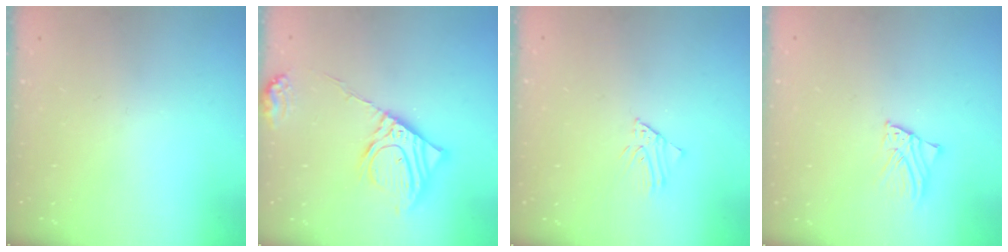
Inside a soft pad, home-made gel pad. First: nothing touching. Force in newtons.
{"total": 16.7, "press": 16.4, "slide": 3.2}
{"total": 1.9, "press": 1.9, "slide": 0.1}
{"total": 2.2, "press": 2.2, "slide": 0.1}